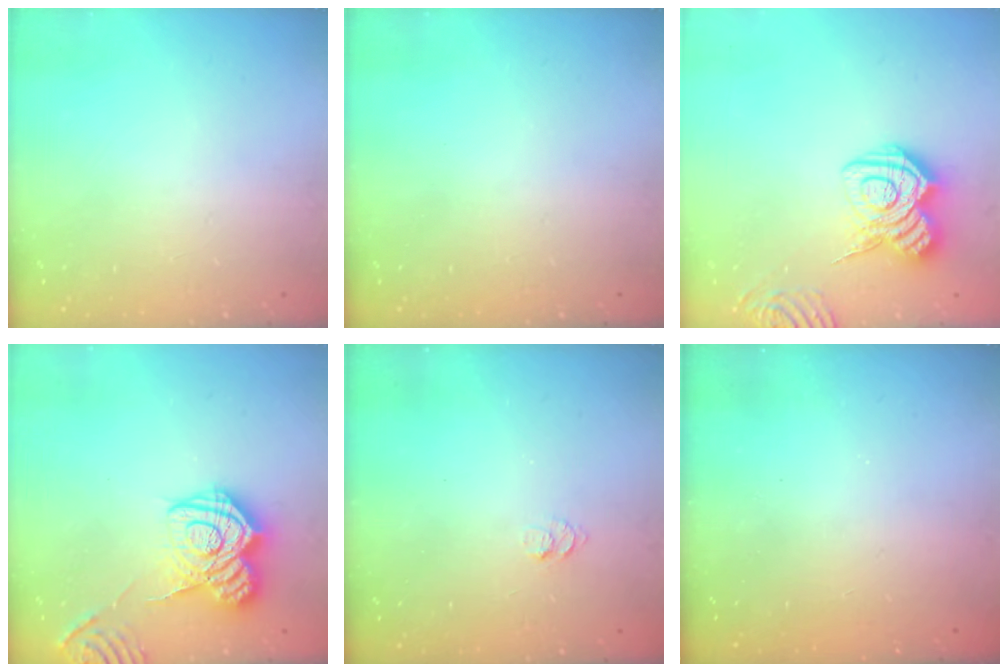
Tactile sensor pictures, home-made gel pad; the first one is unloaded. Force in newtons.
{"total": 0.0}
{"total": 14.3, "press": 14.3, "slide": 0.7}
{"total": 16.6, "press": 16.6, "slide": 1.1}
{"total": 5.8, "press": 5.7, "slide": 0.8}
{"total": 2.5, "press": 2.3, "slide": 0.8}